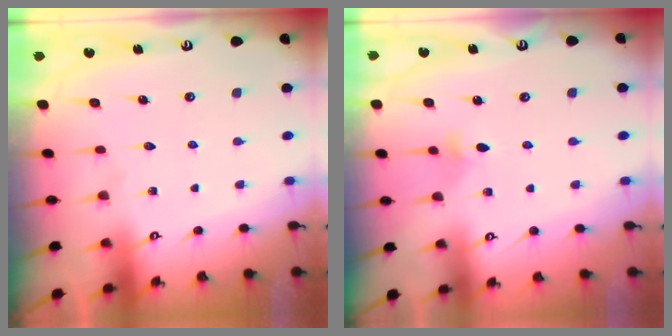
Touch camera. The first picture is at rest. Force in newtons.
{"total": 3.1, "press": 3.0, "slide": 0.8}